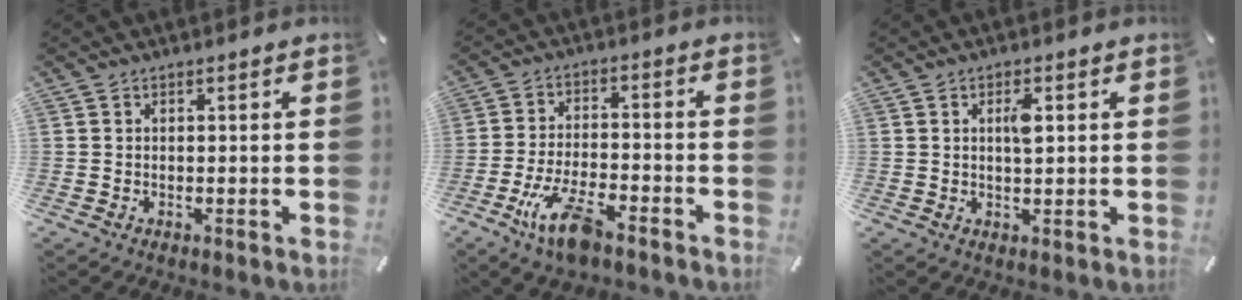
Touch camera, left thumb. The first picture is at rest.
{"total": 10.5, "force": [-6.3, 3.6, 7.5], "torque": [-0.157, 0.020, -0.116]}
{"total": 3.8, "force": [1.0, 1.2, 3.4], "torque": [-0.056, 0.001, 0.010]}